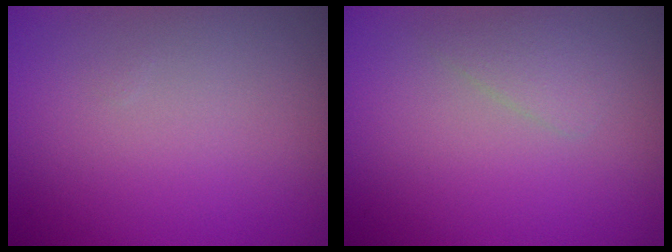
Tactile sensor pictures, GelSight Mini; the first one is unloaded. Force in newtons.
{"total": 1.4, "press": 1.4, "slide": 0.0}